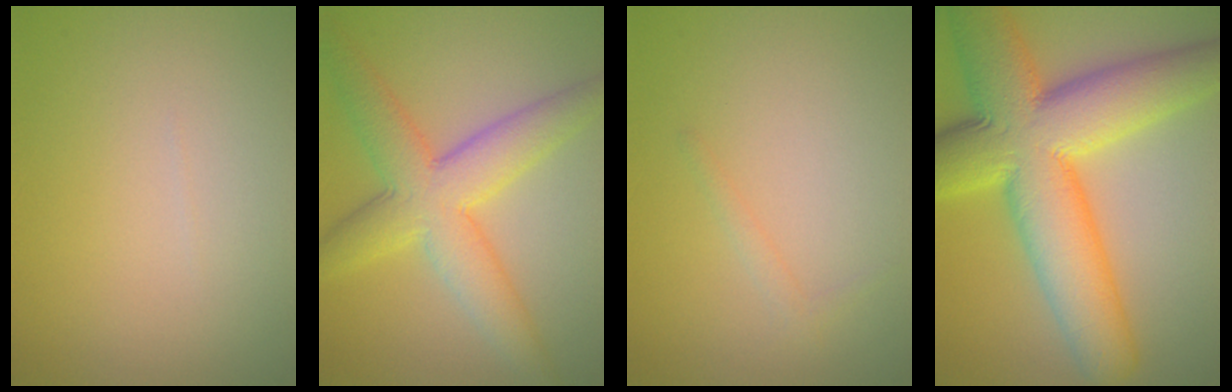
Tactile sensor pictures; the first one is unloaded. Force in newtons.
{"total": 7.2, "press": 7.2, "slide": 0.2}
{"total": 0.8, "press": 0.8, "slide": 0.1}
{"total": 14.3, "press": 14.3, "slide": 0.2}